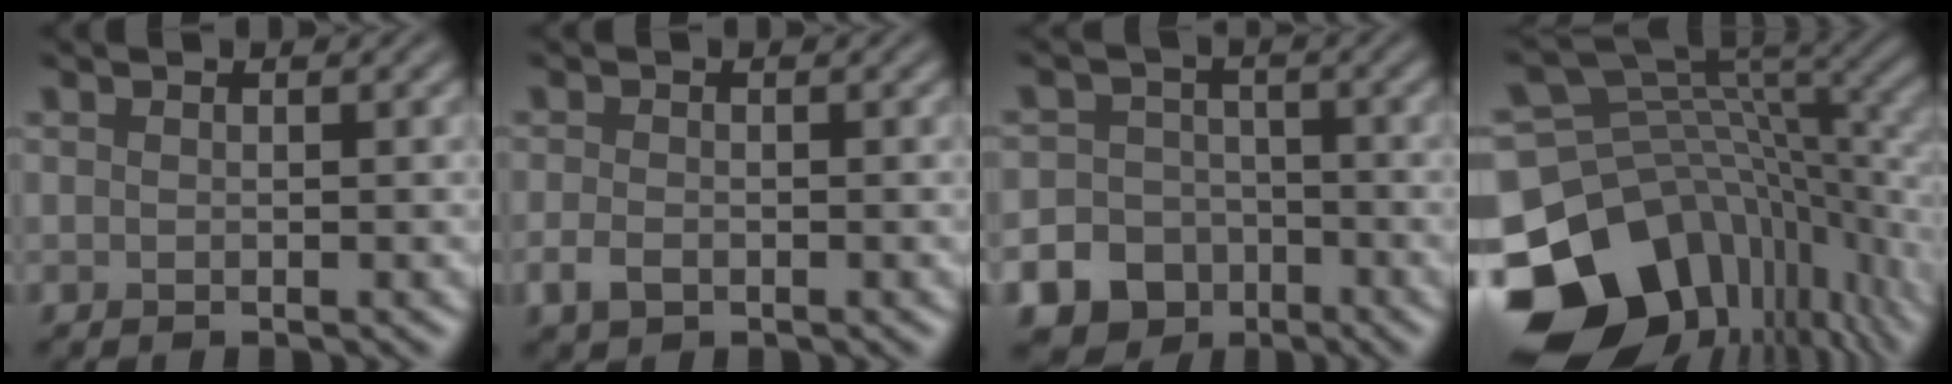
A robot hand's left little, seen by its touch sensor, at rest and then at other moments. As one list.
[{"total": 1.7, "force": [-0.8, 1.1, 1.1], "torque": [-0.024, -0.004, -0.017]}, {"total": 16.2, "force": [-8.6, 13.5, 2.6], "torque": [-0.078, -0.066, -0.157]}, {"total": 16.2, "force": [-6.7, 10.8, 10.1], "torque": [-0.210, -0.012, -0.105]}]